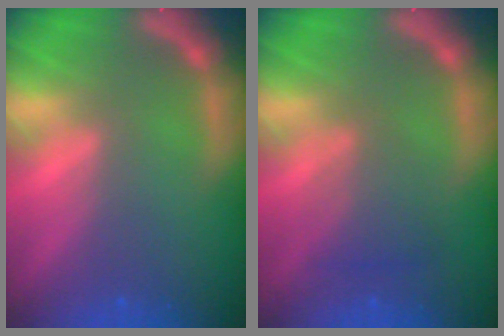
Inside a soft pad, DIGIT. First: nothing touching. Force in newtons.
{"total": 3.0}